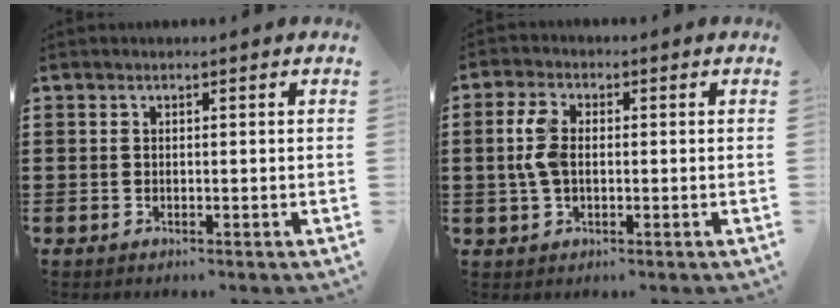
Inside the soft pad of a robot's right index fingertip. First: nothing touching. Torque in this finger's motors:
{"motor_torque": [0.98, -0.15, 0.55, 0.13]}